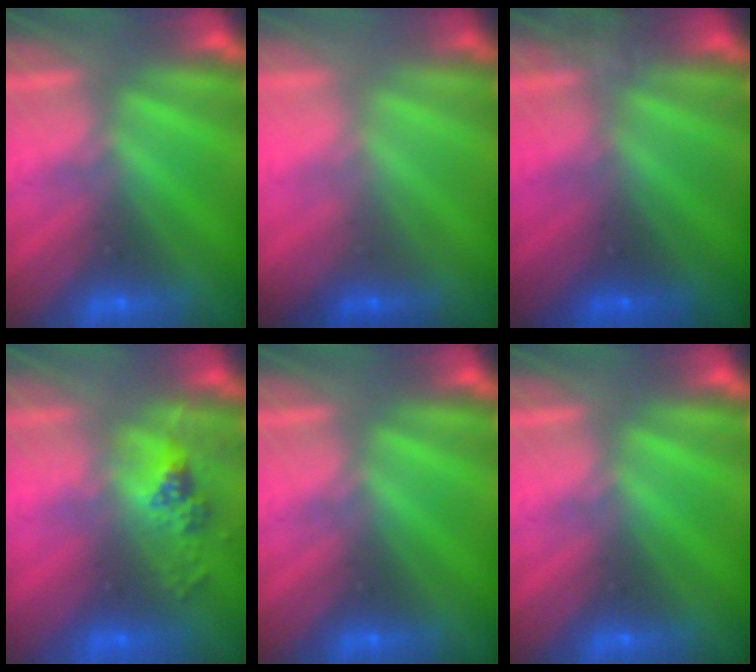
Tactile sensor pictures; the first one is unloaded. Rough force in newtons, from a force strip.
{"total": 1.5}
{"total": 1.6}
{"total": 2.5}
{"total": 0.0}
{"total": 0.0}